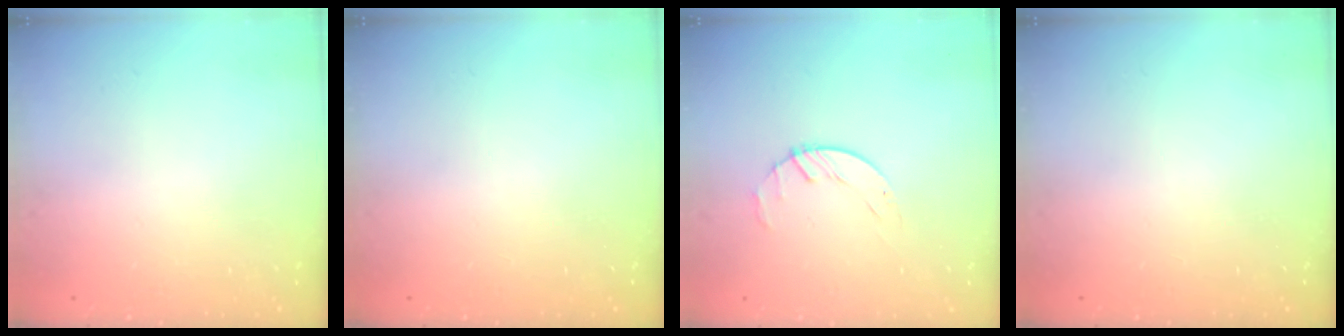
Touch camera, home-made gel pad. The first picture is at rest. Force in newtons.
{"total": 0.0}
{"total": 1.6, "press": 1.6, "slide": 0.3}
{"total": 0.0}